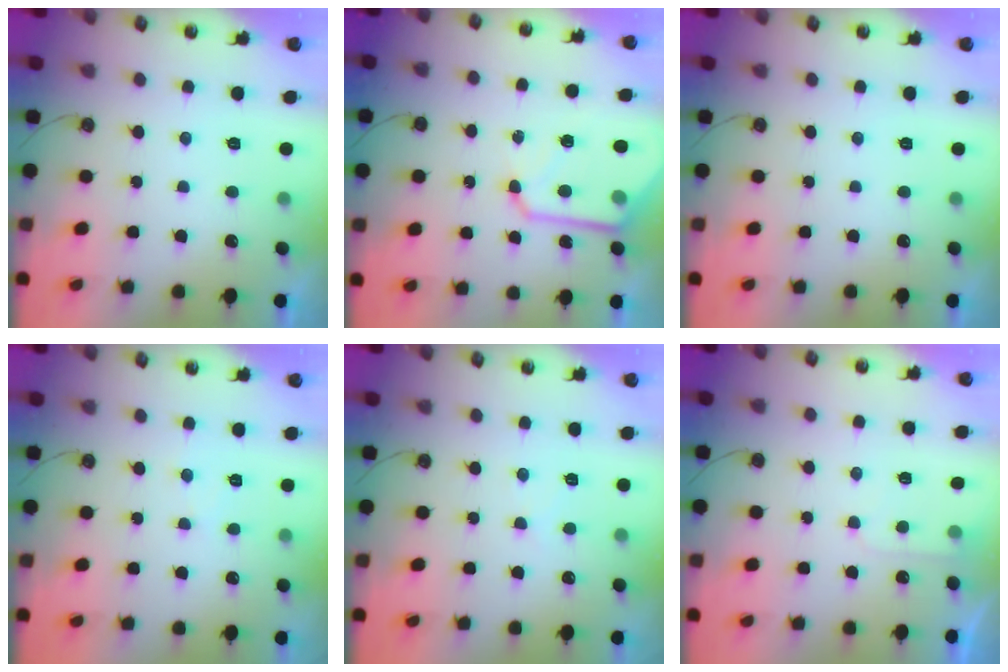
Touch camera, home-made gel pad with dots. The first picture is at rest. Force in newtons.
{"total": 12.0, "press": 11.9, "slide": 1.1}
{"total": 0.0}
{"total": 3.7, "press": 3.7, "slide": 0.6}
{"total": 5.4, "press": 5.4, "slide": 0.7}
{"total": 5.3, "press": 5.2, "slide": 0.7}